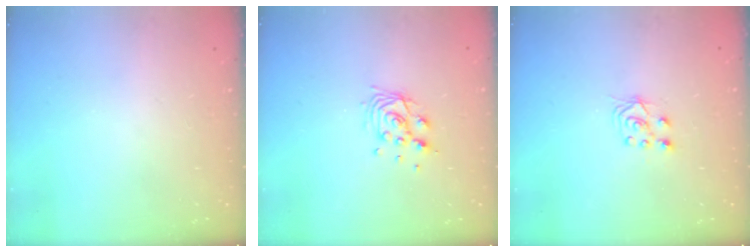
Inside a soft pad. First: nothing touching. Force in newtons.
{"total": 8.9, "press": 8.9, "slide": 1.0}
{"total": 5.5, "press": 5.5, "slide": 0.4}